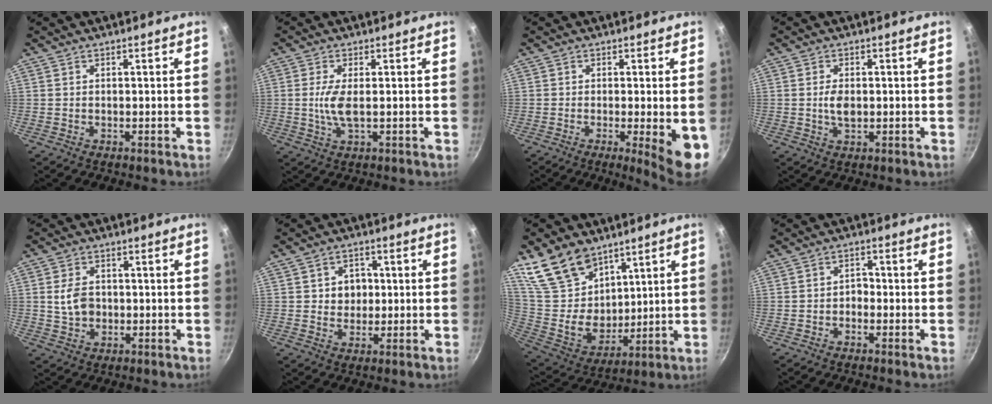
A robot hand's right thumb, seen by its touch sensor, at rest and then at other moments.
{"total": 4.7, "force": [0.1, 1.4, 4.5], "torque": [-0.106, -0.003, 0.001]}
{"total": 7.6, "force": [-1.5, 1.1, 7.4], "torque": [-0.091, -0.009, -0.015]}
{"total": 3.5, "force": [0.0, 2.0, 2.9], "torque": [-0.050, -0.001, 0.000]}
{"total": 5.7, "force": [0.1, 4.3, 3.7], "torque": [-0.056, 0.005, 0.001]}
{"total": 5.4, "force": [0.6, 4.7, 2.6], "torque": [-0.011, 0.001, 0.008]}
{"total": 18.6, "force": [11.7, 12.0, 8.1], "torque": [-0.114, -0.069, 0.238]}
{"total": 2.3, "force": [-0.9, 1.7, 1.3], "torque": [-0.007, 0.015, -0.018]}